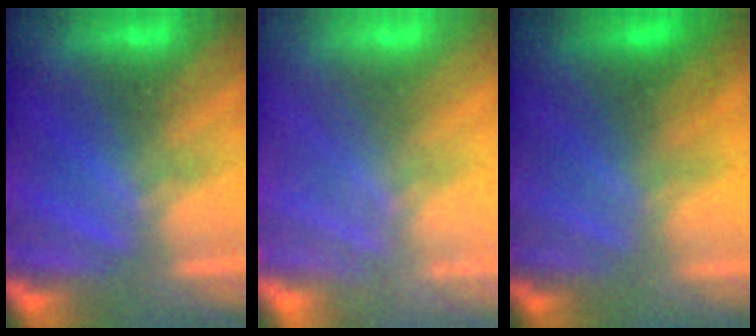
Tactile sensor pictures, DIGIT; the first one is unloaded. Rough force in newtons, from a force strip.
{"total": 9.4}
{"total": 3.0}